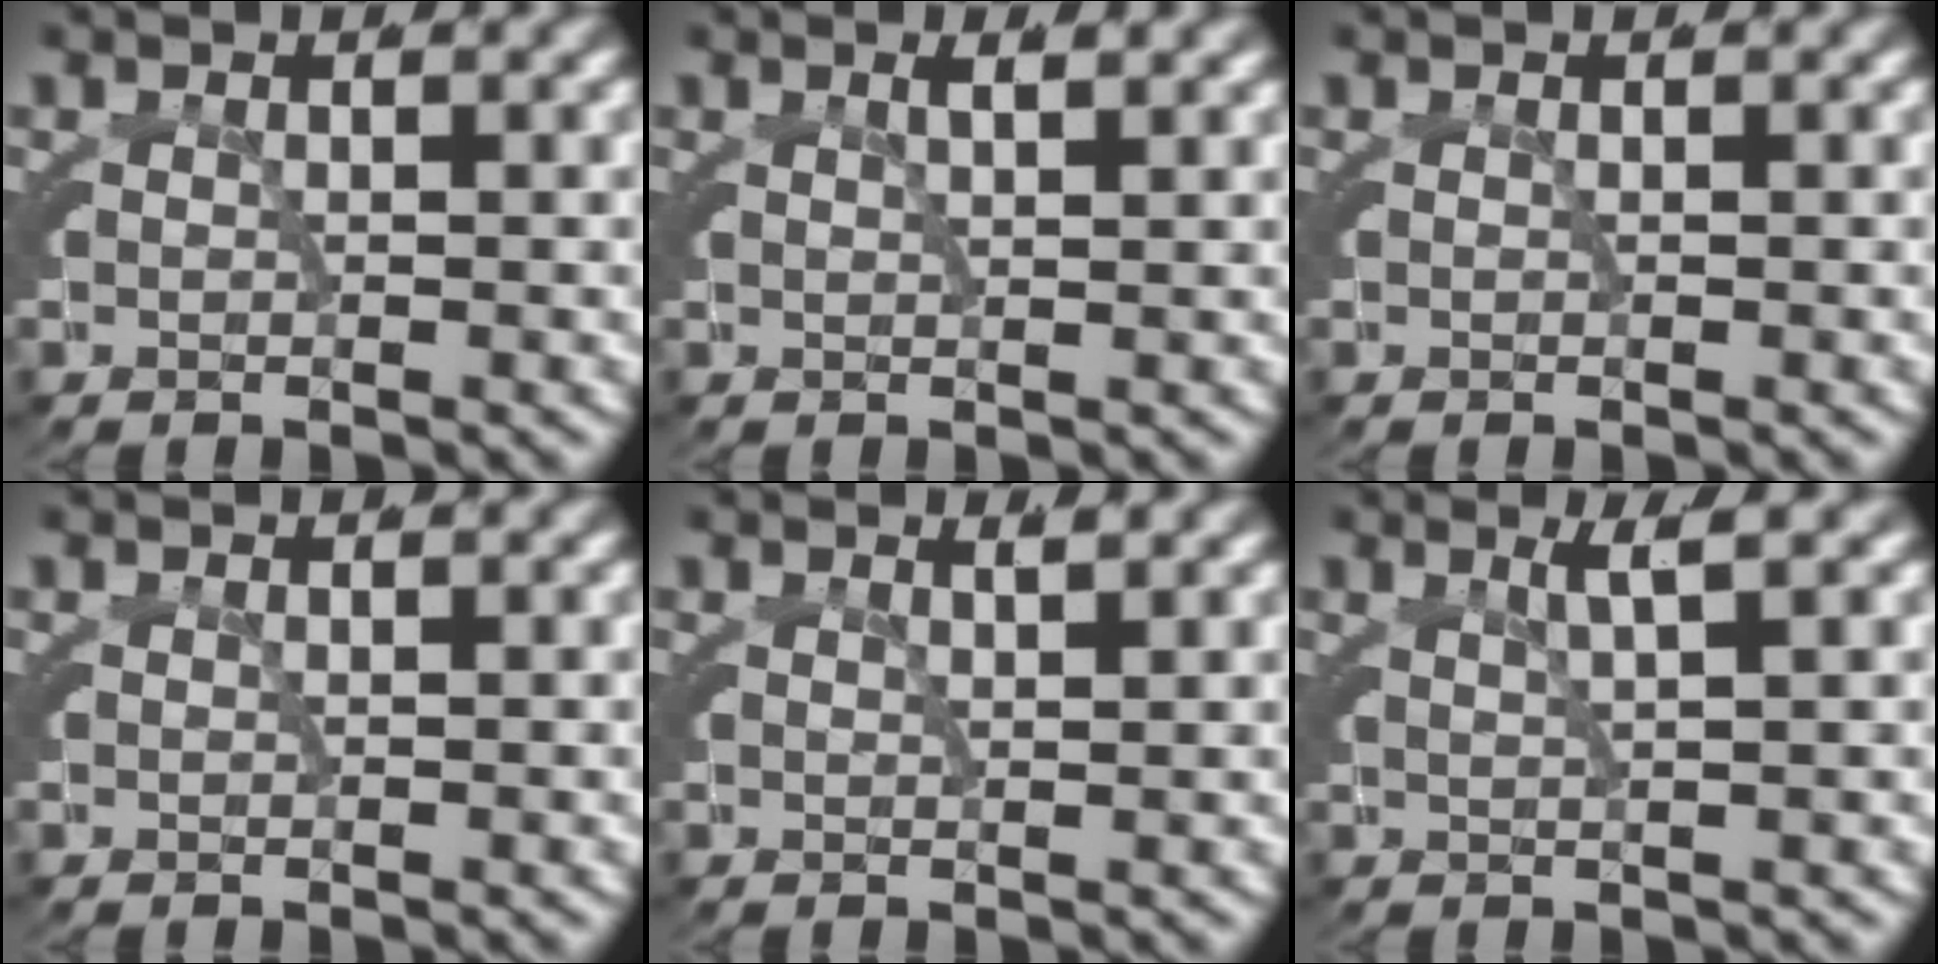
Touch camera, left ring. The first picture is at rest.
{"total": 1.0, "force": [0.7, -0.4, 0.6], "torque": [-0.012, 0.002, 0.013]}
{"total": 0.0}
{"total": 0.0}
{"total": 0.8, "force": [0.7, -0.4, 0.2], "torque": [-0.008, -0.005, 0.017]}
{"total": 2.1, "force": [1.3, -1.2, 1.1], "torque": [-0.016, 0.006, 0.024]}